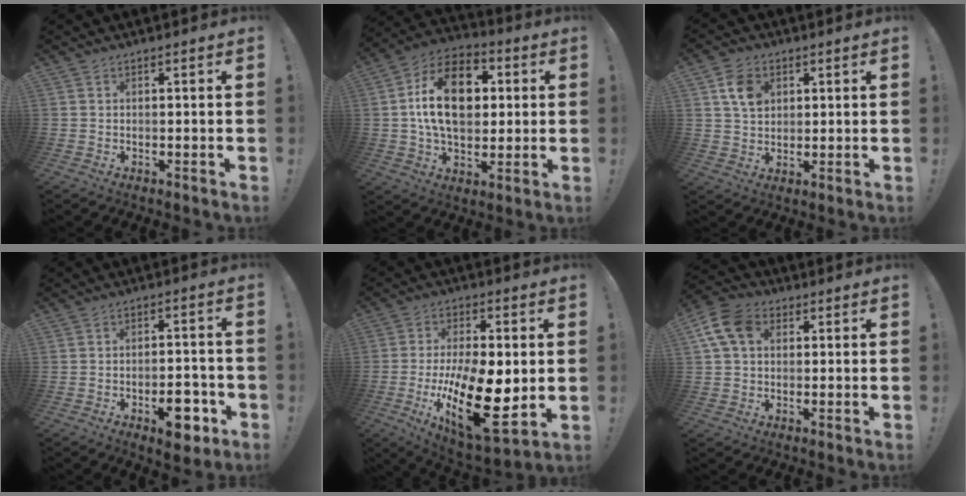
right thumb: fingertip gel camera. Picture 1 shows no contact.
{"total": 19.2, "force": [3.1, 12.5, 14.3], "torque": [-0.237, 0.002, 0.052]}
{"total": 8.1, "force": [3.1, 6.1, 4.2], "torque": [-0.062, 0.001, 0.060]}
{"total": 9.3, "force": [-4.5, 4.9, 6.5], "torque": [-0.071, 0.029, -0.071]}
{"total": 23.0, "force": [-4.2, 10.1, 20.2], "torque": [-0.365, 0.006, -0.054]}
{"total": 10.7, "force": [3.1, 7.6, 6.9], "torque": [-0.137, 0.009, 0.062]}